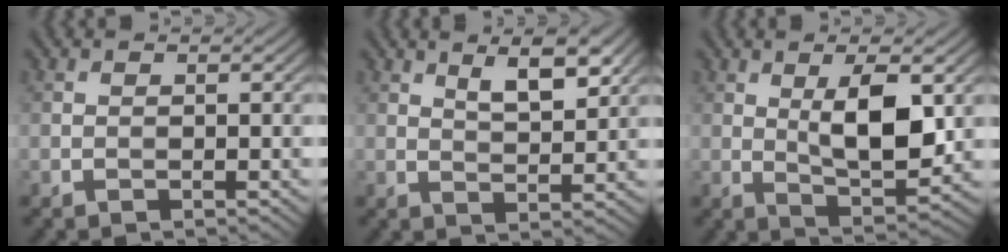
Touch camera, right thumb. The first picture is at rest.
{"total": 5.2, "force": [2.9, 1.7, 3.9], "torque": [-0.065, -0.008, 0.056]}
{"total": 7.9, "force": [1.5, 2.9, 7.1], "torque": [-0.125, -0.002, 0.029]}